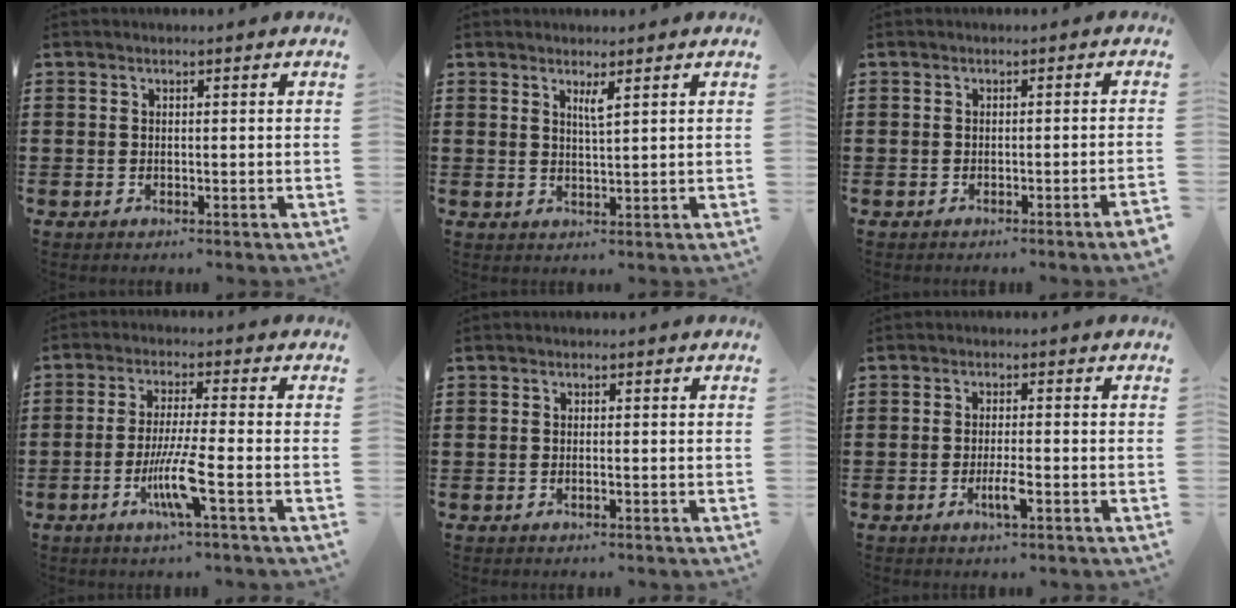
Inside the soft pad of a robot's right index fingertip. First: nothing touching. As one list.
[{"total": 2.0, "force": [1.3, 0.0, 1.5], "torque": [-0.025, -0.005, 0.019]}, {"total": 1.2, "force": [-0.9, -0.3, 0.7], "torque": [-0.013, -0.003, -0.017]}, {"total": 7.5, "force": [-2.8, 0.1, 6.9], "torque": [-0.142, -0.019, -0.056]}, {"total": 0.6, "force": [-0.2, 0.0, 0.5], "torque": [-0.009, -0.003, -0.004]}, {"total": 3.3, "force": [-1.4, 0.3, 3.0], "torque": [-0.058, -0.006, -0.026]}]